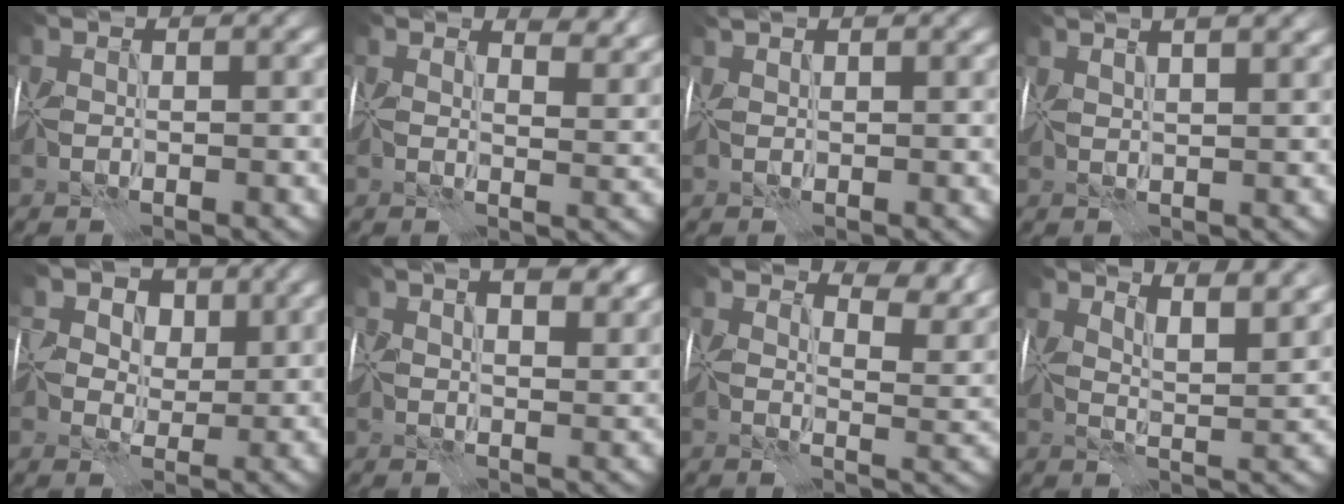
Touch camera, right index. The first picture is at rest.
{"total": 5.2, "force": [4.1, 1.9, 2.5], "torque": [-0.042, -0.002, 0.051]}
{"total": 1.2, "force": [1.1, 0.1, 0.4], "torque": [-0.015, 0.006, 0.022]}
{"total": 7.2, "force": [4.4, 2.8, 4.9], "torque": [-0.060, 0.044, 0.048]}
{"total": 6.0, "force": [2.4, 4.5, 3.0], "torque": [-0.046, 0.003, 0.028]}
{"total": 7.3, "force": [3.6, 4.0, 4.9], "torque": [-0.065, 0.008, 0.048]}
{"total": 5.9, "force": [4.4, 2.1, 3.2], "torque": [-0.044, -0.004, 0.067]}
{"total": 7.8, "force": [5.4, 2.4, 5.1], "torque": [-0.060, 0.016, 0.060]}